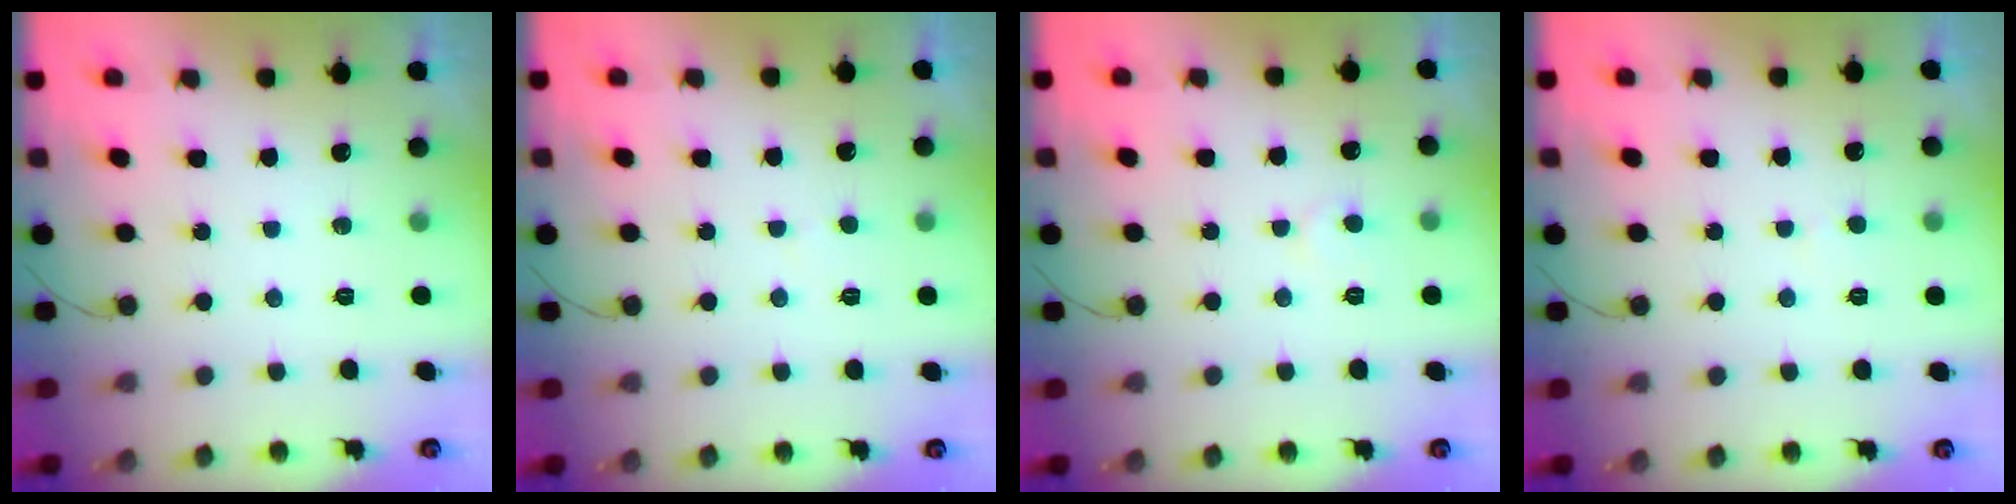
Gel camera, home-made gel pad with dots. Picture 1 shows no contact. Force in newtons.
{"total": 2.1, "press": 2.1, "slide": 0.2}
{"total": 3.3, "press": 3.3, "slide": 0.3}
{"total": 2.4, "press": 2.4, "slide": 0.2}